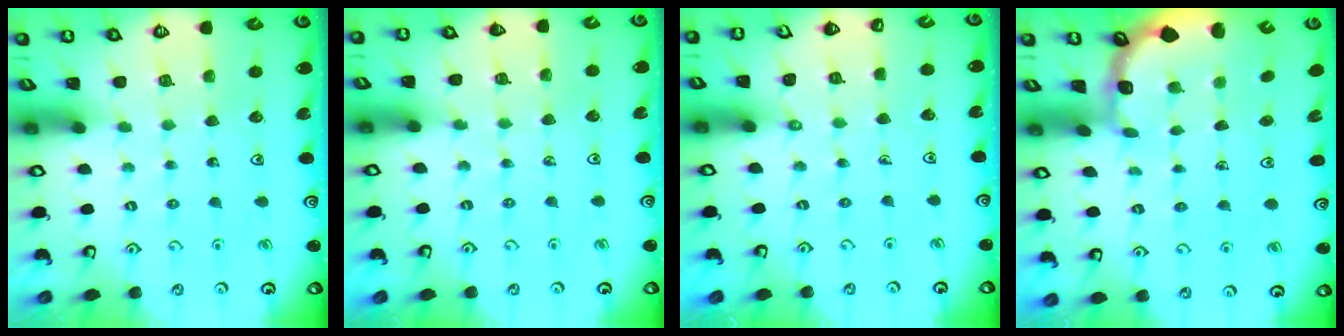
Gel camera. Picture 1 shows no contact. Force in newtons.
{"total": 4.0, "press": 3.9, "slide": 0.9}
{"total": 2.5, "press": 2.5, "slide": 0.4}
{"total": 1.7, "press": 1.6, "slide": 0.5}